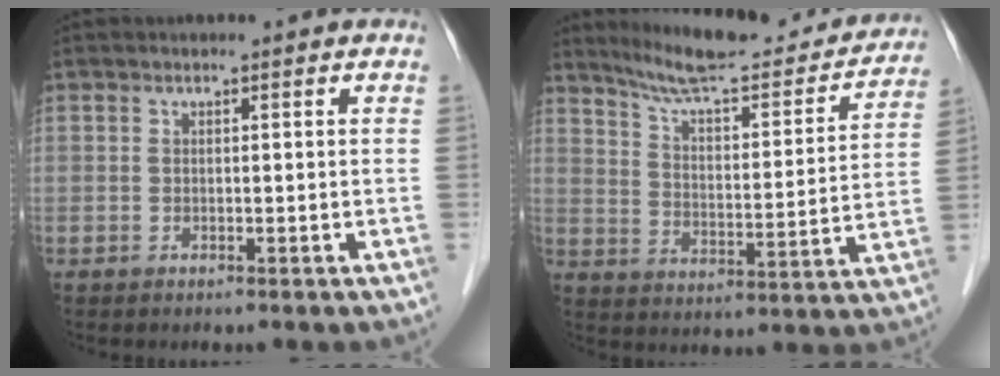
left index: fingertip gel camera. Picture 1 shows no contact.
{"total": 20.1, "force": [18.3, 3.5, 7.6], "torque": [-0.107, -0.013, 0.255]}